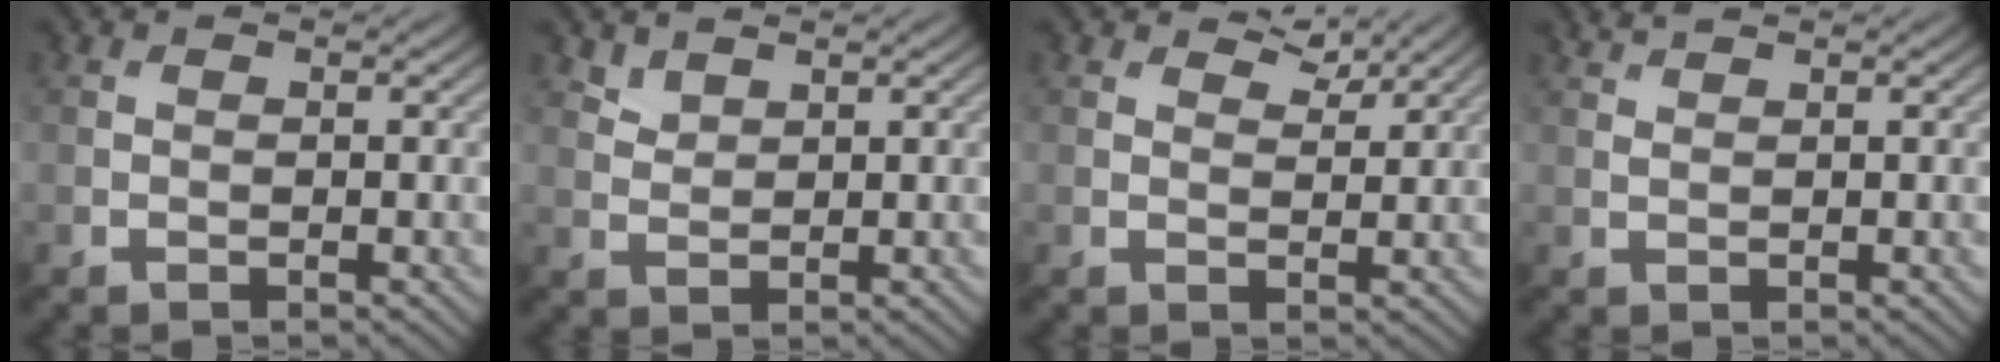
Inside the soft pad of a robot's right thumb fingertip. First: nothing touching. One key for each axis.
{"total": 2.0, "fx": 1.7, "fy": 0.7, "fz": 0.5, "tx": -0.015, "ty": -0.002, "tz": 0.042}
{"total": 2.7, "fx": 2.2, "fy": 1.1, "fz": 1.2, "tx": -0.017, "ty": -0.003, "tz": 0.042}
{"total": 1.1, "fx": 1.1, "fy": 0.0, "fz": 0.3, "tx": -0.014, "ty": 0.003, "tz": 0.025}